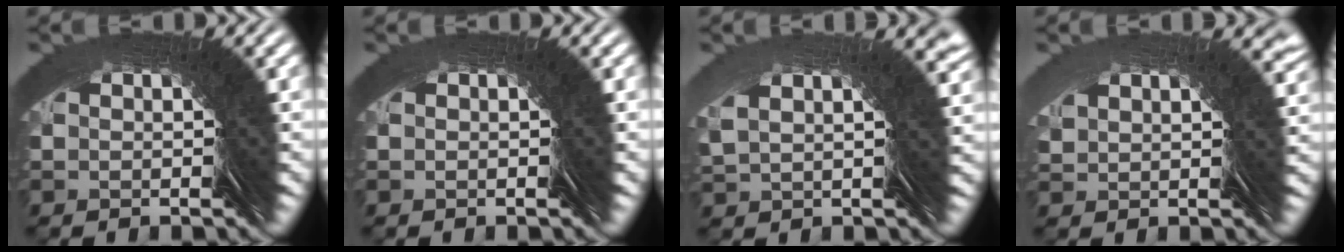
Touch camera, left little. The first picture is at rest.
{"total": 0.0}
{"total": 3.7, "force": [1.8, -3.2, -0.6], "torque": [0.025, 0.029, 0.028]}
{"total": 4.3, "force": [1.7, -3.4, -2.0], "torque": [0.057, 0.022, 0.029]}